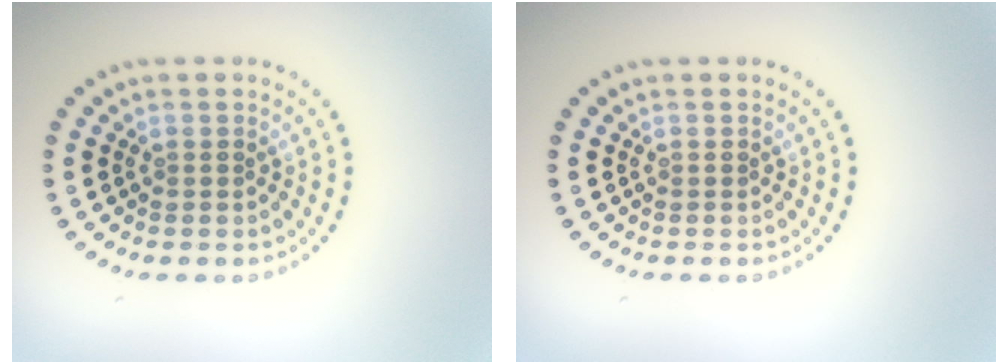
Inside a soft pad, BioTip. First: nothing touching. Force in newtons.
{"total": 0.0}